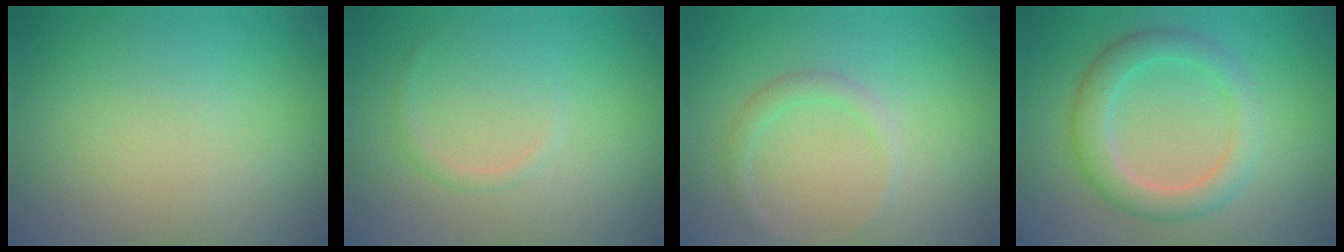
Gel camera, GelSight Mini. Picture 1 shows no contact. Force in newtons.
{"total": 0.7, "press": 0.7, "slide": 0.0}
{"total": 1.3, "press": 1.3, "slide": 0.1}
{"total": 3.7, "press": 3.7, "slide": 0.1}